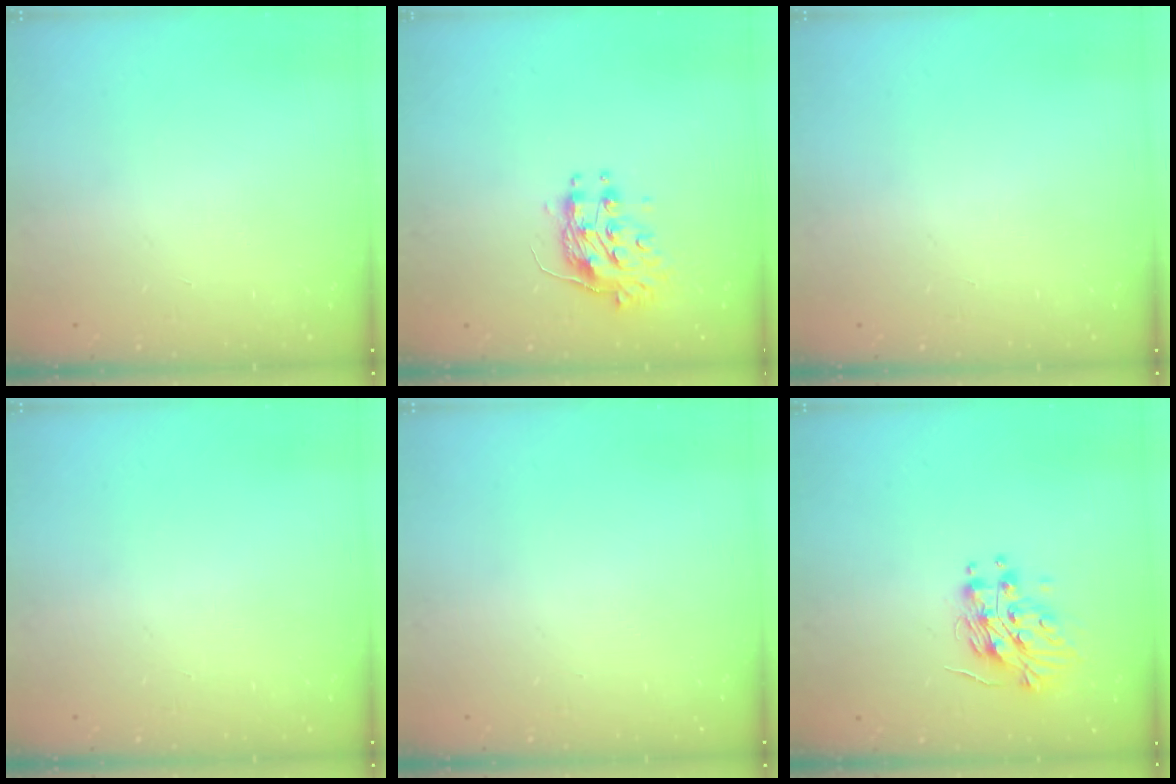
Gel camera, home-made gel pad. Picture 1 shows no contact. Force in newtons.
{"total": 10.0, "press": 10.0, "slide": 0.0}
{"total": 0.0}
{"total": 0.0}
{"total": 0.0}
{"total": 12.2, "press": 12.1, "slide": 1.2}